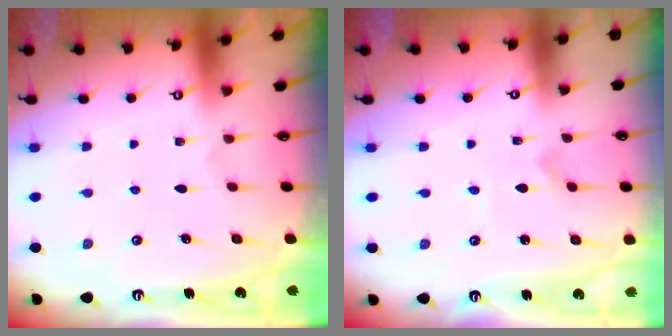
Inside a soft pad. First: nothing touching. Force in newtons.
{"total": 0.8, "press": 0.8, "slide": 0.1}